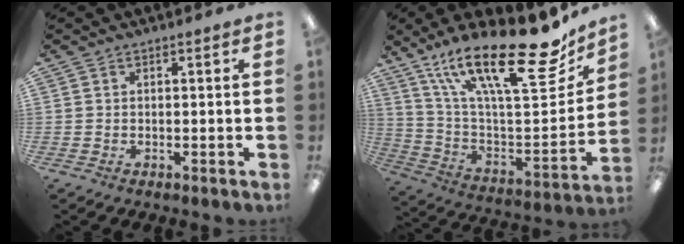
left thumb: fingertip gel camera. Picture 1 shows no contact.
{"total": 27.2, "force": [17.7, 8.1, 19.1], "torque": [-0.302, -0.121, 0.295]}